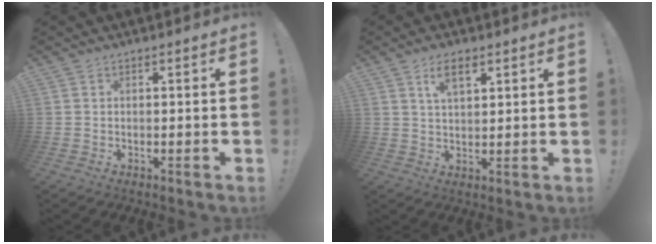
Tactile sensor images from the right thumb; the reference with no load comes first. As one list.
[{"total": 6.1, "force": [3.2, 2.7, 4.5], "torque": [-0.077, -0.006, 0.056]}]